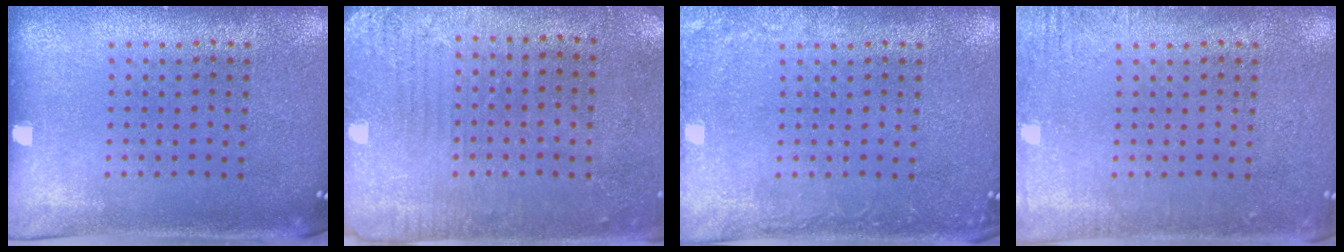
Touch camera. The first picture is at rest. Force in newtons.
{"total": 2.8, "press": 2.4, "slide": 1.5}
{"total": 2.2, "press": 2.1, "slide": 0.2}
{"total": 2.0, "press": 1.9, "slide": 0.2}